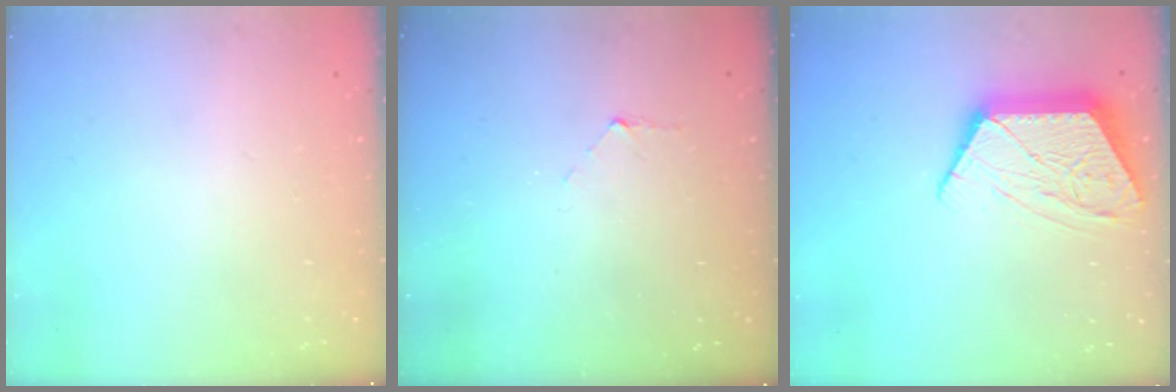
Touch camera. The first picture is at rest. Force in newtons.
{"total": 3.9, "press": 3.9, "slide": 0.4}
{"total": 13.4, "press": 13.4, "slide": 0.7}